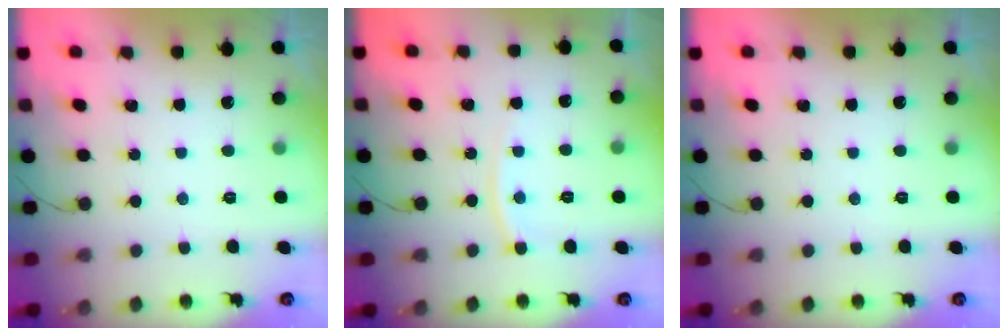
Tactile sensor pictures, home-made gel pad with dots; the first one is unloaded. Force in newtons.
{"total": 7.0, "press": 6.9, "slide": 1.0}
{"total": 0.0}